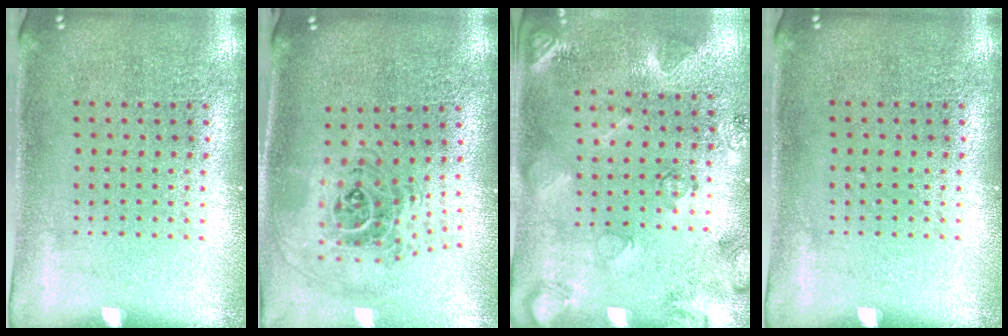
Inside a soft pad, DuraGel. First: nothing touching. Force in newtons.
{"total": 1.3, "press": 1.2, "slide": 0.6}
{"total": 2.1, "press": 1.8, "slide": 1.0}
{"total": 0.0}